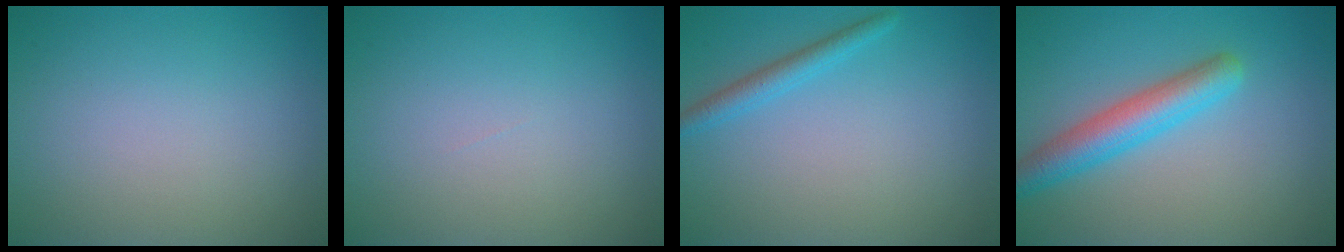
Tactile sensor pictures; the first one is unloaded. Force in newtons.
{"total": 0.0}
{"total": 1.9, "press": 1.9, "slide": 0.2}
{"total": 4.5, "press": 4.5, "slide": 0.2}